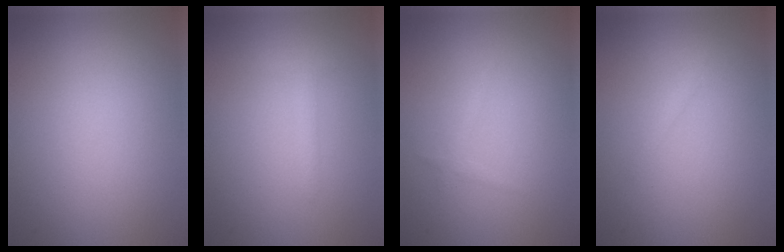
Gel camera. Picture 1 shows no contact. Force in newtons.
{"total": 0.9, "press": 0.9, "slide": 0.0}
{"total": 0.7, "press": 0.7, "slide": 0.1}
{"total": 0.8, "press": 0.8, "slide": 0.1}